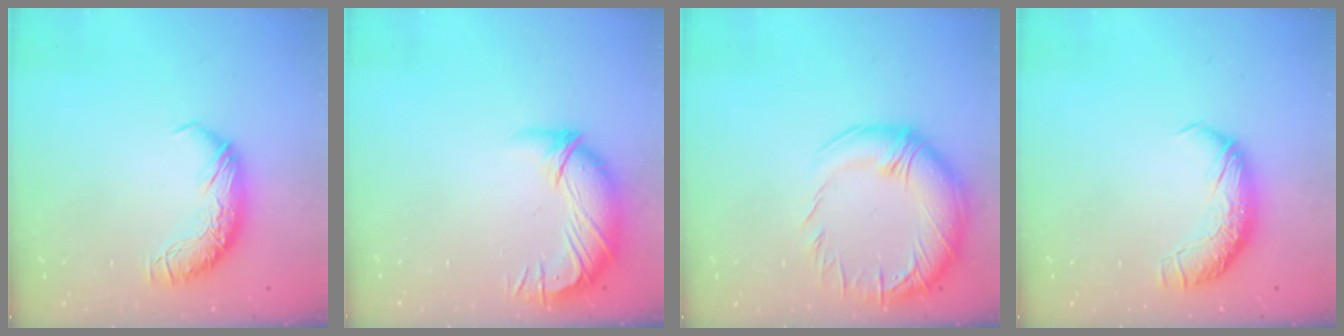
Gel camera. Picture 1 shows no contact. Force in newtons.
{"total": 2.9, "press": 0.1, "slide": 2.9}
{"total": 6.0, "press": 4.5, "slide": 4.0}
{"total": 2.4, "press": 1.2, "slide": 2.1}